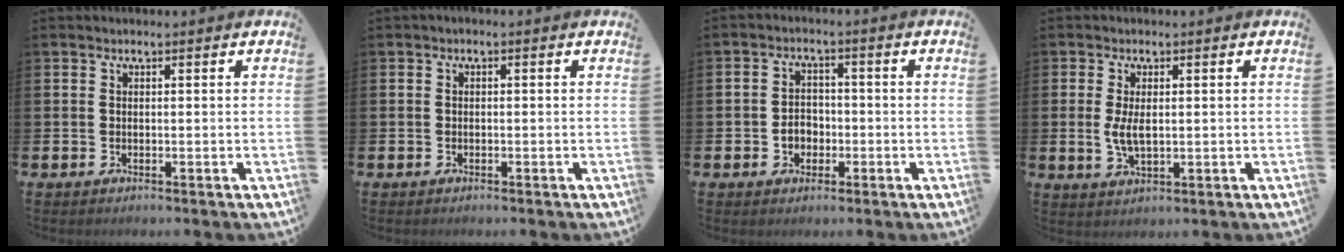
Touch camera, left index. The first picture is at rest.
{"total": 0.5, "force": [-0.4, 0.1, 0.3], "torque": [-0.014, 0.001, -0.007]}
{"total": 3.1, "force": [-1.0, 2.5, 1.4], "torque": [-0.024, 0.001, -0.025]}
{"total": 3.5, "force": [0.4, 1.6, 3.1], "torque": [-0.055, 0.001, 0.004]}